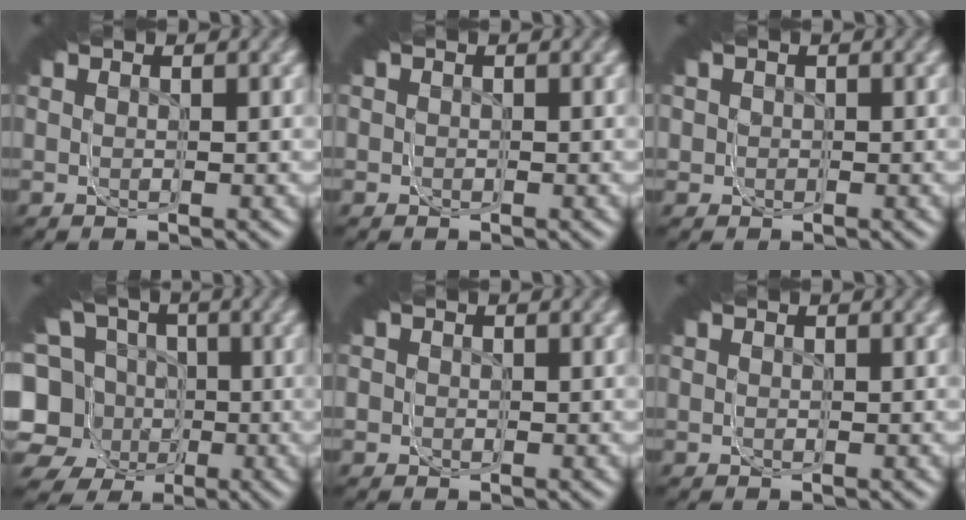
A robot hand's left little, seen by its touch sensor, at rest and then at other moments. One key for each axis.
{"total": 0.9, "fx": -0.3, "fy": 0.9, "fz": 0.0, "tx": -0.005, "ty": -0.010, "tz": -0.002}
{"total": 3.1, "fx": -0.1, "fy": 3.0, "fz": 0.9, "tx": -0.024, "ty": -0.010, "tz": -0.003}
{"total": 13.5, "fx": -3.5, "fy": 10.1, "fz": 8.1, "tx": -0.112, "ty": -0.026, "tz": -0.064}
{"total": 0.9, "fx": -0.3, "fy": 0.8, "fz": 0.0, "tx": -0.002, "ty": -0.012, "tz": -0.002}
{"total": 0.0}